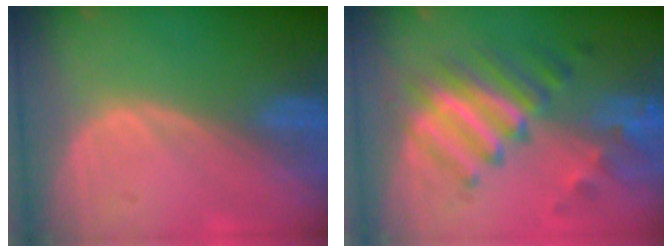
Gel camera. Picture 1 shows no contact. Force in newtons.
{"total": 9.1, "press": 8.5, "slide": 3.1}